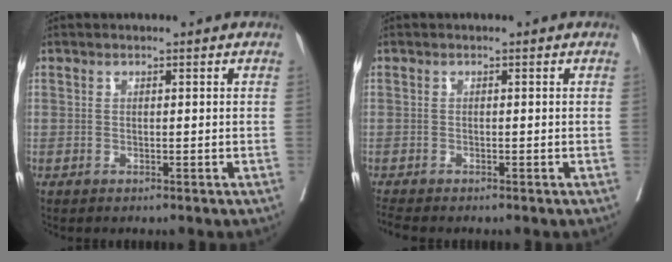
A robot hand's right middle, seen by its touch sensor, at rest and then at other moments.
{"total": 1.7, "force": [-1.7, -0.1, 0.4], "torque": [-0.013, -0.008, -0.033]}